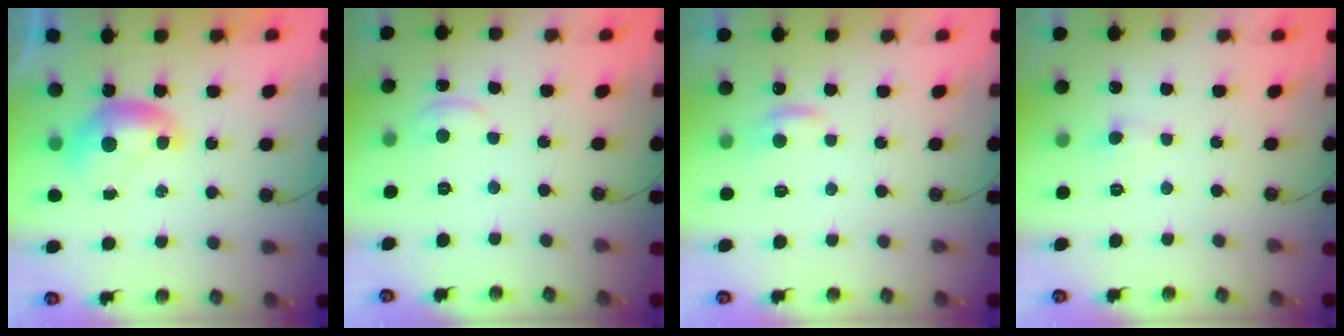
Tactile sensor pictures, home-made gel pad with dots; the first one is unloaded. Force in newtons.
{"total": 2.1, "press": 2.0, "slide": 0.5}
{"total": 0.6, "press": 0.1, "slide": 0.6}
{"total": 0.8, "press": 0.6, "slide": 0.5}